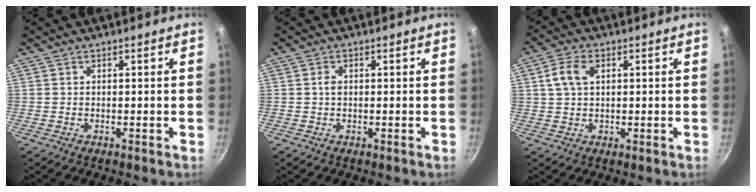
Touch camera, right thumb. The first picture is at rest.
{"total": 1.3, "force": [0.1, 0.9, 0.9], "torque": [-0.013, 0.002, -0.001]}
{"total": 5.6, "force": [1.6, 3.7, 3.8], "torque": [-0.073, 0.007, 0.029]}